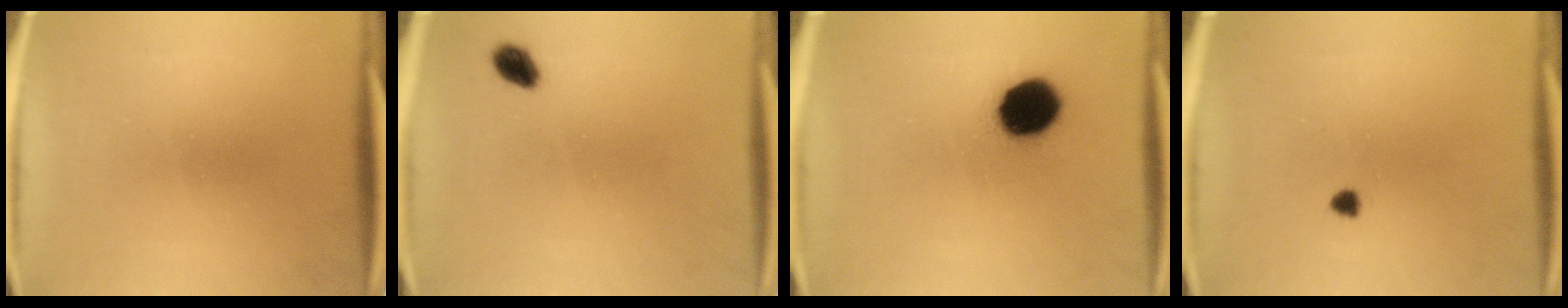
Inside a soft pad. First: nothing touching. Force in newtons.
{"total": 2.8}
{"total": 13.1}
{"total": 1.2}